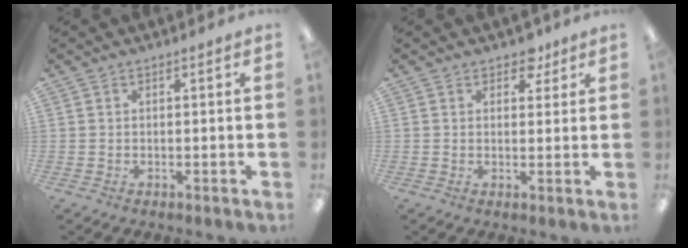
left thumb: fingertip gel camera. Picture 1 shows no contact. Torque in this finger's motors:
{"motor_torque": [-0.14, -0.01, -0.44, 0.03, 0.04]}